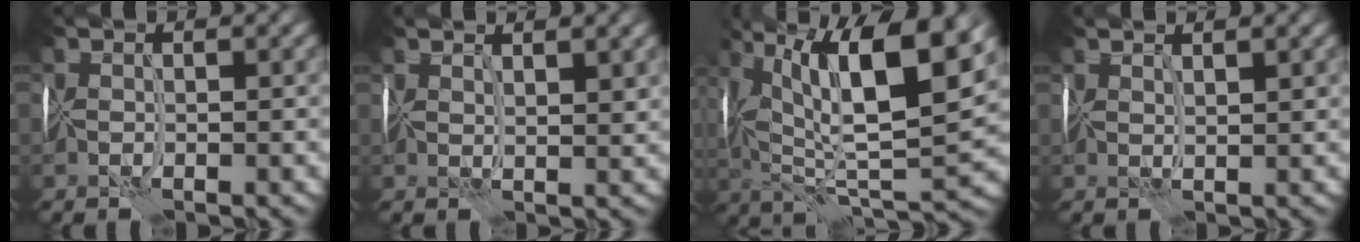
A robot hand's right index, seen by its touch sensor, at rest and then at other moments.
{"total": 2.8, "force": [2.2, 0.5, 1.6], "torque": [-0.017, 0.006, 0.042]}
{"total": 12.7, "force": [6.0, 3.9, 10.5], "torque": [-0.181, 0.018, 0.105]}
{"total": 2.0, "force": [1.9, -0.1, 0.7], "torque": [-0.004, 0.010, 0.035]}